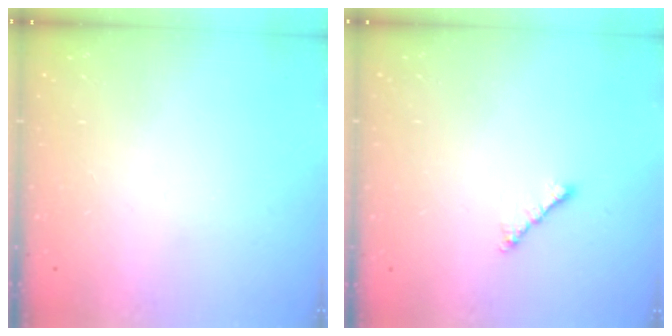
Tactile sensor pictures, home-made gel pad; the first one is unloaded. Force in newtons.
{"total": 2.0, "press": 1.9, "slide": 0.6}